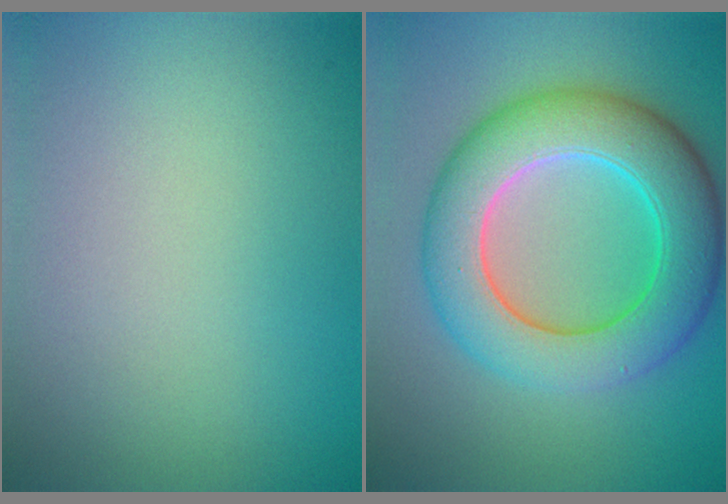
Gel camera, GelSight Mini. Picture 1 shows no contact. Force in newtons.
{"total": 9.2, "press": 9.2, "slide": 0.4}